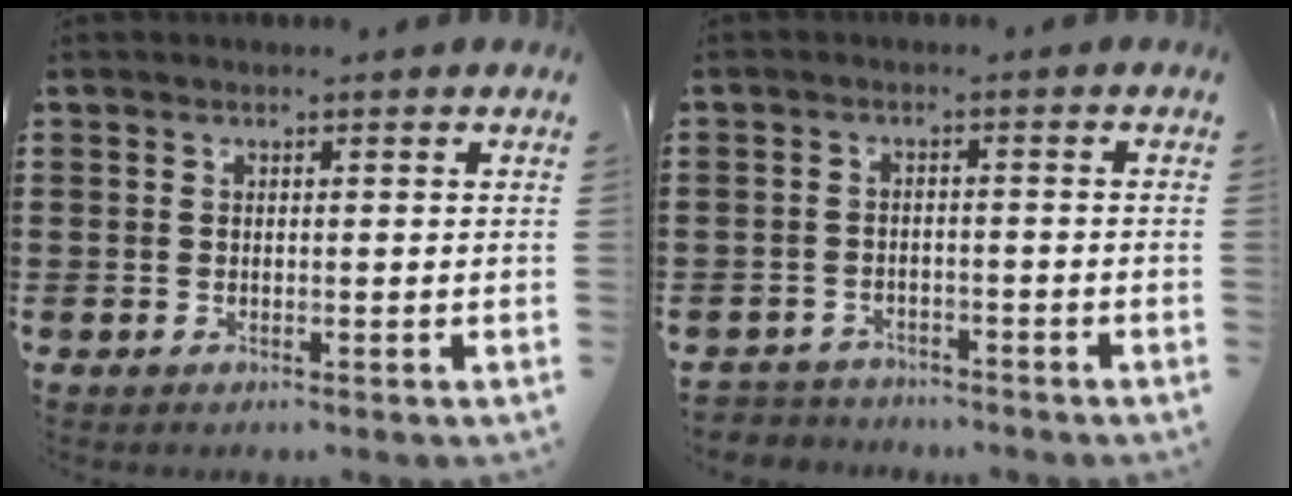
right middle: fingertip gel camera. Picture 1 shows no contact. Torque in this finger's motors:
{"motor_torque": [0.58, 0.39, 0.02, 0.03]}